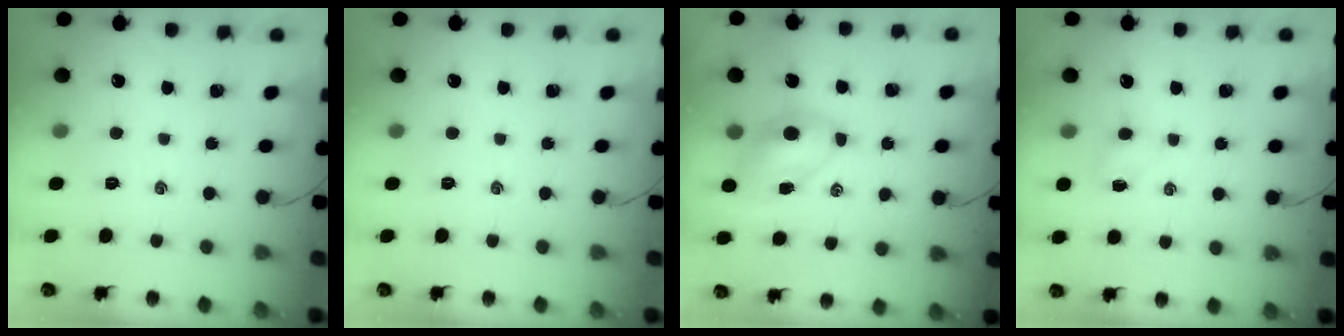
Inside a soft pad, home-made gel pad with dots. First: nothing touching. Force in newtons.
{"total": 0.0}
{"total": 7.2, "press": 7.0, "slide": 1.4}
{"total": 2.8, "press": 2.6, "slide": 1.0}